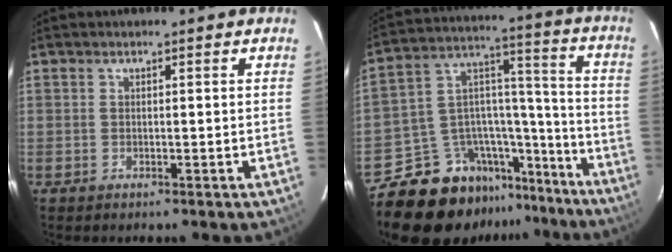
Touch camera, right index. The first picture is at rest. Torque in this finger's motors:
{"motor_torque": [0.49, -0.83, -0.03, -0.21]}